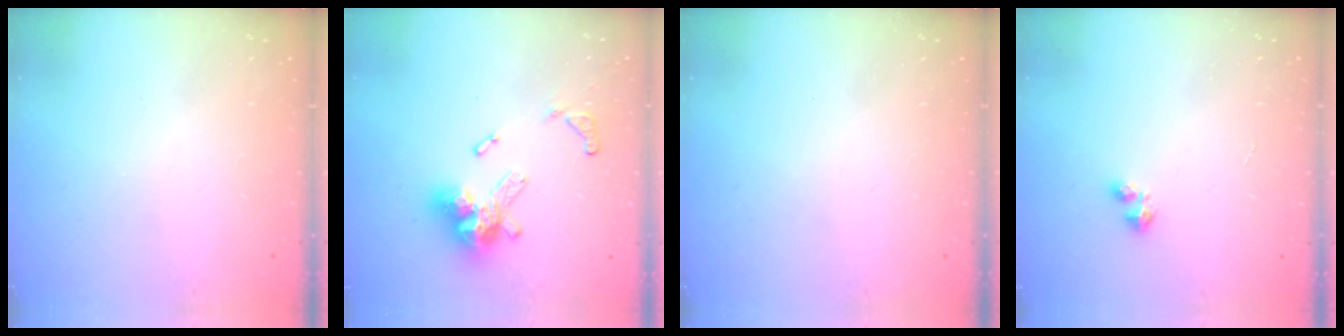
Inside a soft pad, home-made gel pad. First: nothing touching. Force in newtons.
{"total": 13.8, "press": 13.8, "slide": 1.0}
{"total": 0.0}
{"total": 2.4, "press": 2.4, "slide": 0.5}